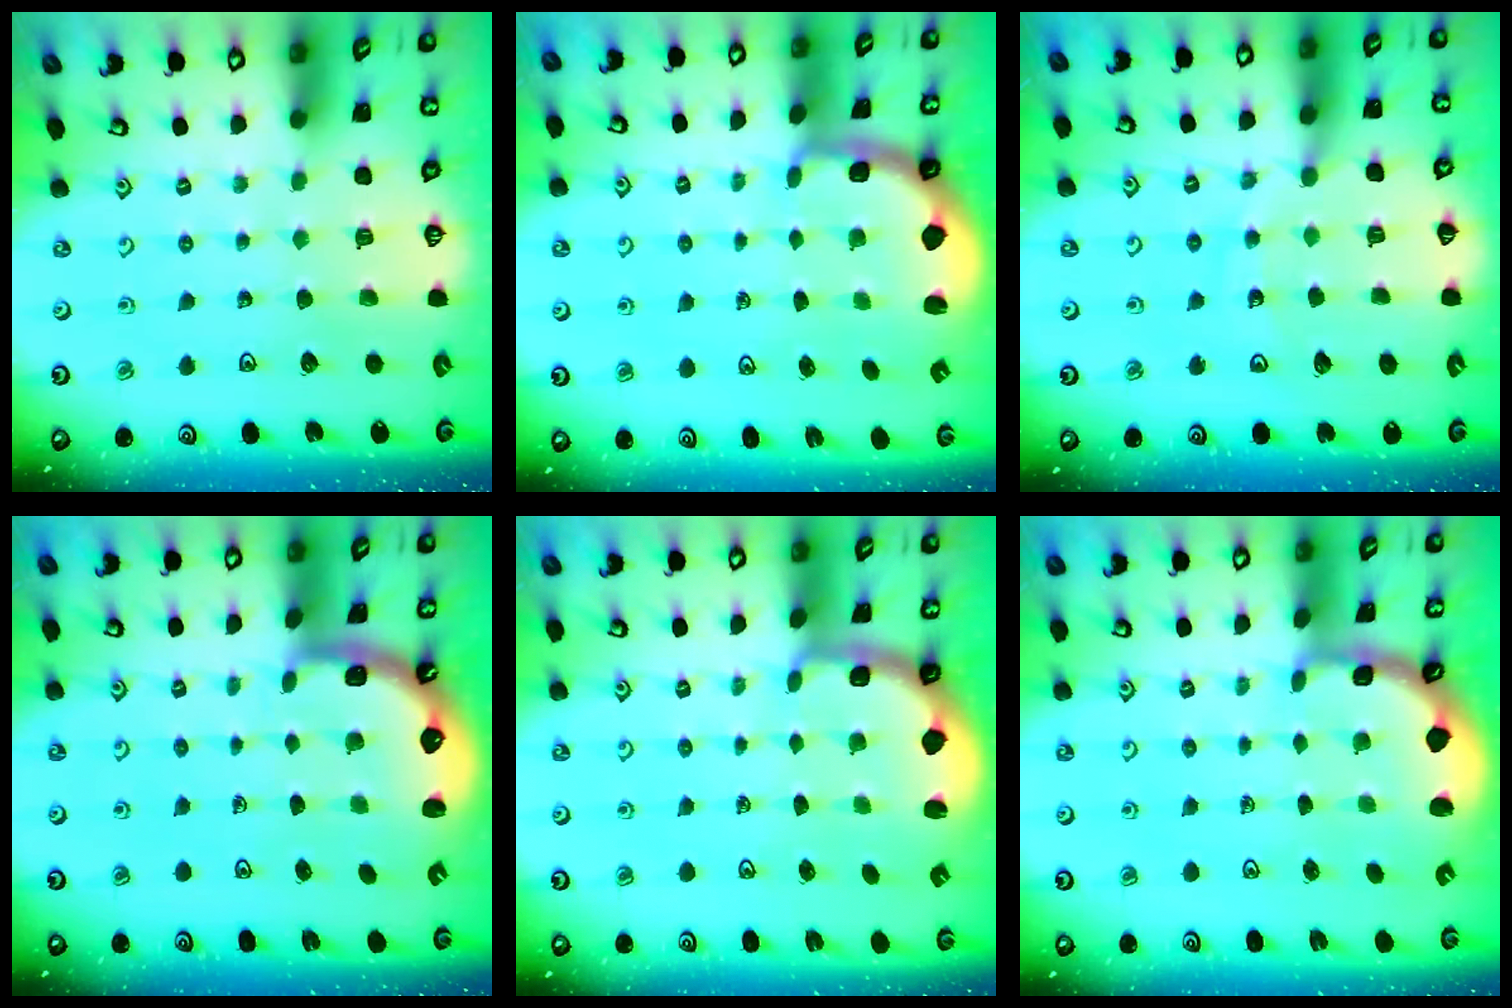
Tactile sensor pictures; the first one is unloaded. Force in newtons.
{"total": 1.0, "press": 0.9, "slide": 0.2}
{"total": 11.6, "press": 11.5, "slide": 1.3}
{"total": 1.9, "press": 1.7, "slide": 0.6}
{"total": 1.6, "press": 1.2, "slide": 1.1}
{"total": 1.9, "press": 1.8, "slide": 0.6}